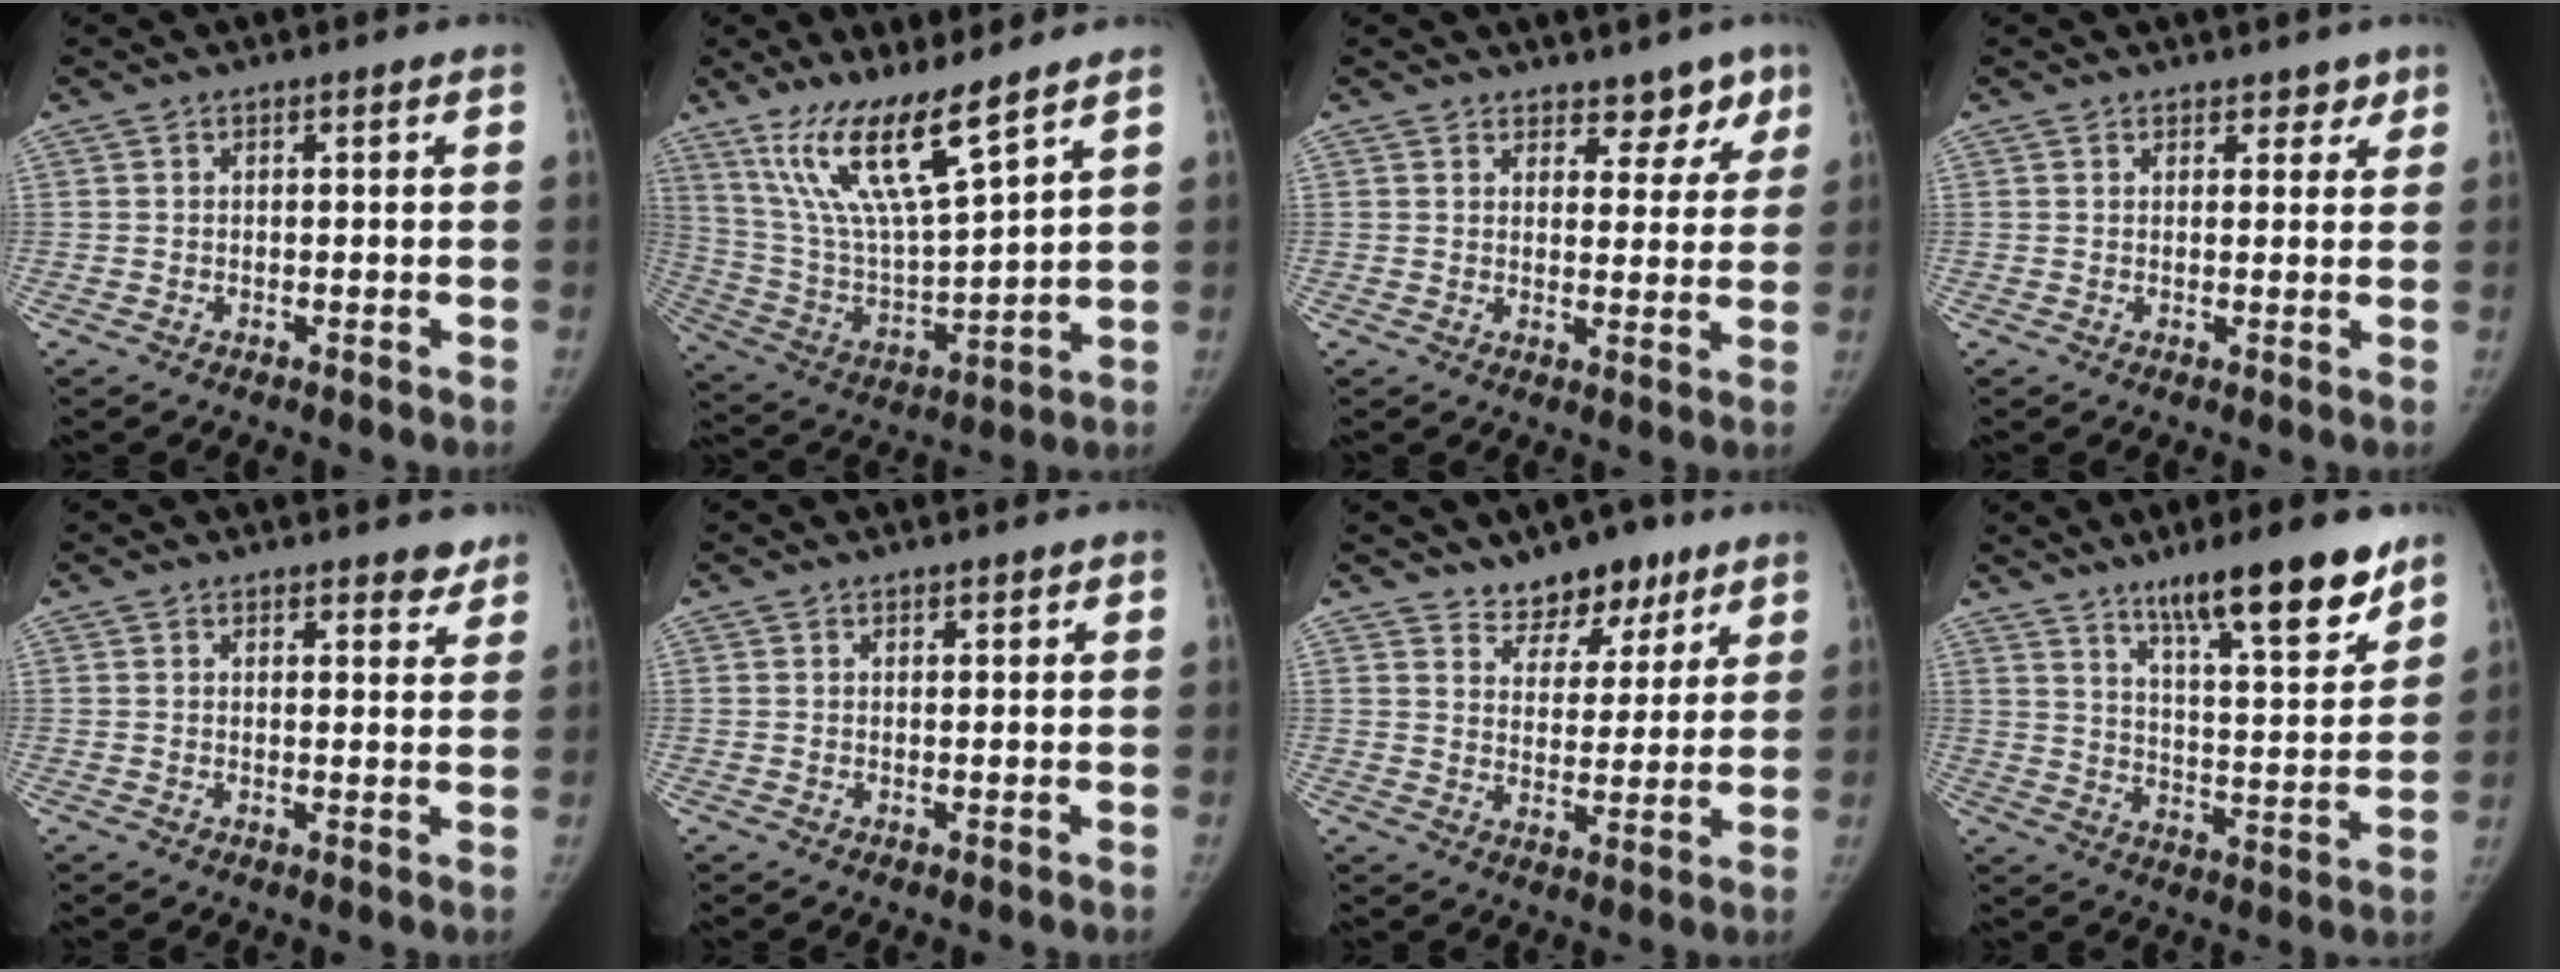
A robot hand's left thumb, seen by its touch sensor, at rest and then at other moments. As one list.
[{"total": 16.1, "force": [11.1, 2.5, 11.4], "torque": [-0.206, -0.064, 0.227]}, {"total": 5.7, "force": [4.4, 3.3, 1.6], "torque": [0.020, -0.028, 0.054]}, {"total": 2.6, "force": [1.9, 1.5, 0.8], "torque": [0.015, -0.009, 0.021]}, {"total": 3.4, "force": [2.9, 1.4, 1.2], "torque": [0.008, -0.017, 0.032]}, {"total": 1.0, "force": [0.8, 0.4, 0.4], "torque": [-0.002, -0.004, 0.010]}, {"total": 8.7, "force": [6.6, 4.8, 3.0], "torque": [-0.005, -0.040, 0.104]}, {"total": 17.2, "force": [12.0, 3.6, 11.8], "torque": [-0.147, -0.074, 0.193]}]